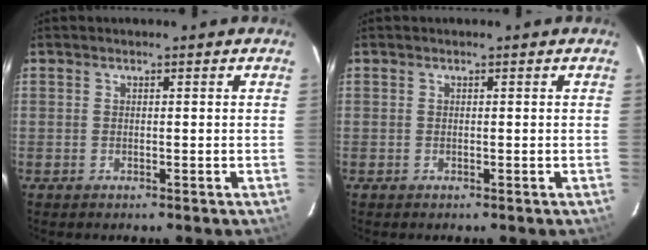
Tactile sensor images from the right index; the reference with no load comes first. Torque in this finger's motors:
{"motor_torque": [0.00, 0.00, 0.00, 0.00]}